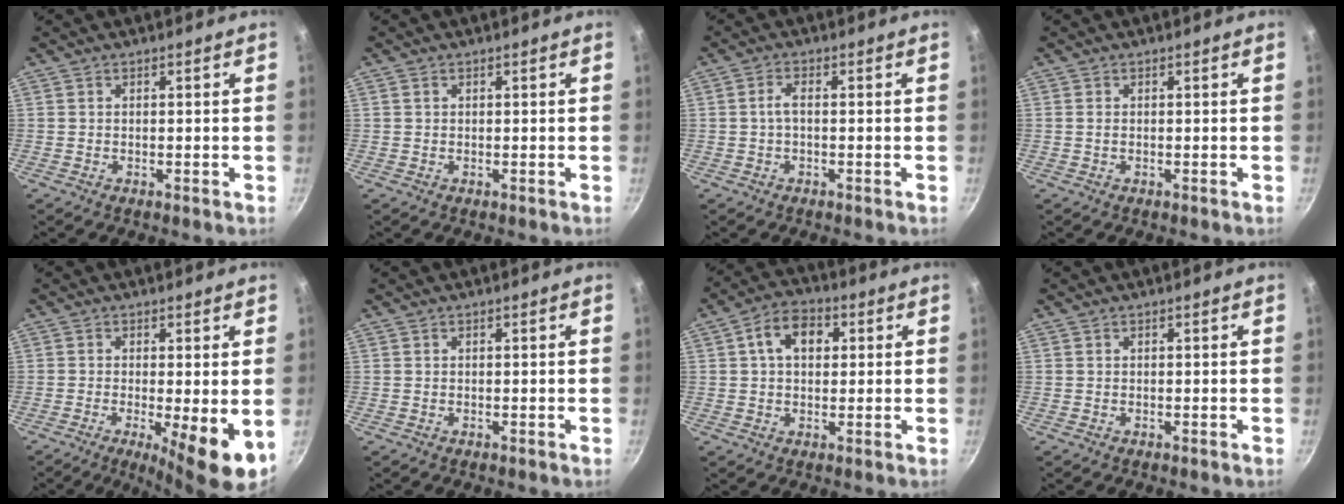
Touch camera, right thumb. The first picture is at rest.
{"total": 0.5, "force": [0.2, 0.4, 0.2], "torque": [-0.003, 0.002, 0.002]}
{"total": 2.3, "force": [-0.3, 1.0, 2.1], "torque": [-0.048, 0.012, -0.008]}
{"total": 0.7, "force": [0.0, 0.5, 0.4], "torque": [-0.008, 0.002, -0.001]}
{"total": 8.6, "force": [-1.8, 1.7, 8.3], "torque": [-0.121, -0.011, -0.021]}
{"total": 0.0}
{"total": 8.3, "force": [2.1, 5.7, 5.7], "torque": [-0.071, 0.012, 0.023]}
{"total": 0.0}